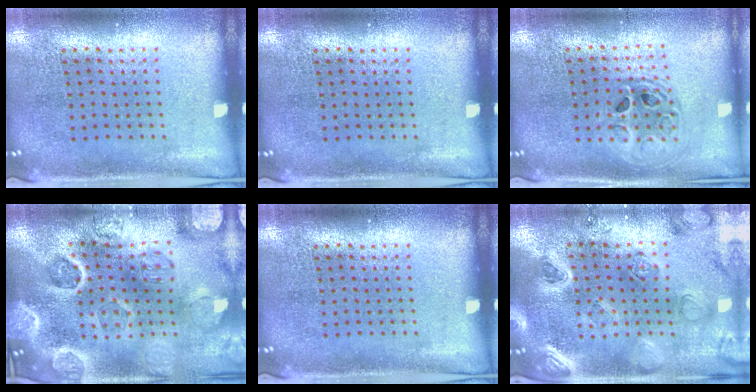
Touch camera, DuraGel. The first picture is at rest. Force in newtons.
{"total": 0.0}
{"total": 1.7, "press": 1.4, "slide": 0.9}
{"total": 4.4, "press": 4.0, "slide": 1.8}
{"total": 0.0}
{"total": 2.2, "press": 2.2, "slide": 0.2}